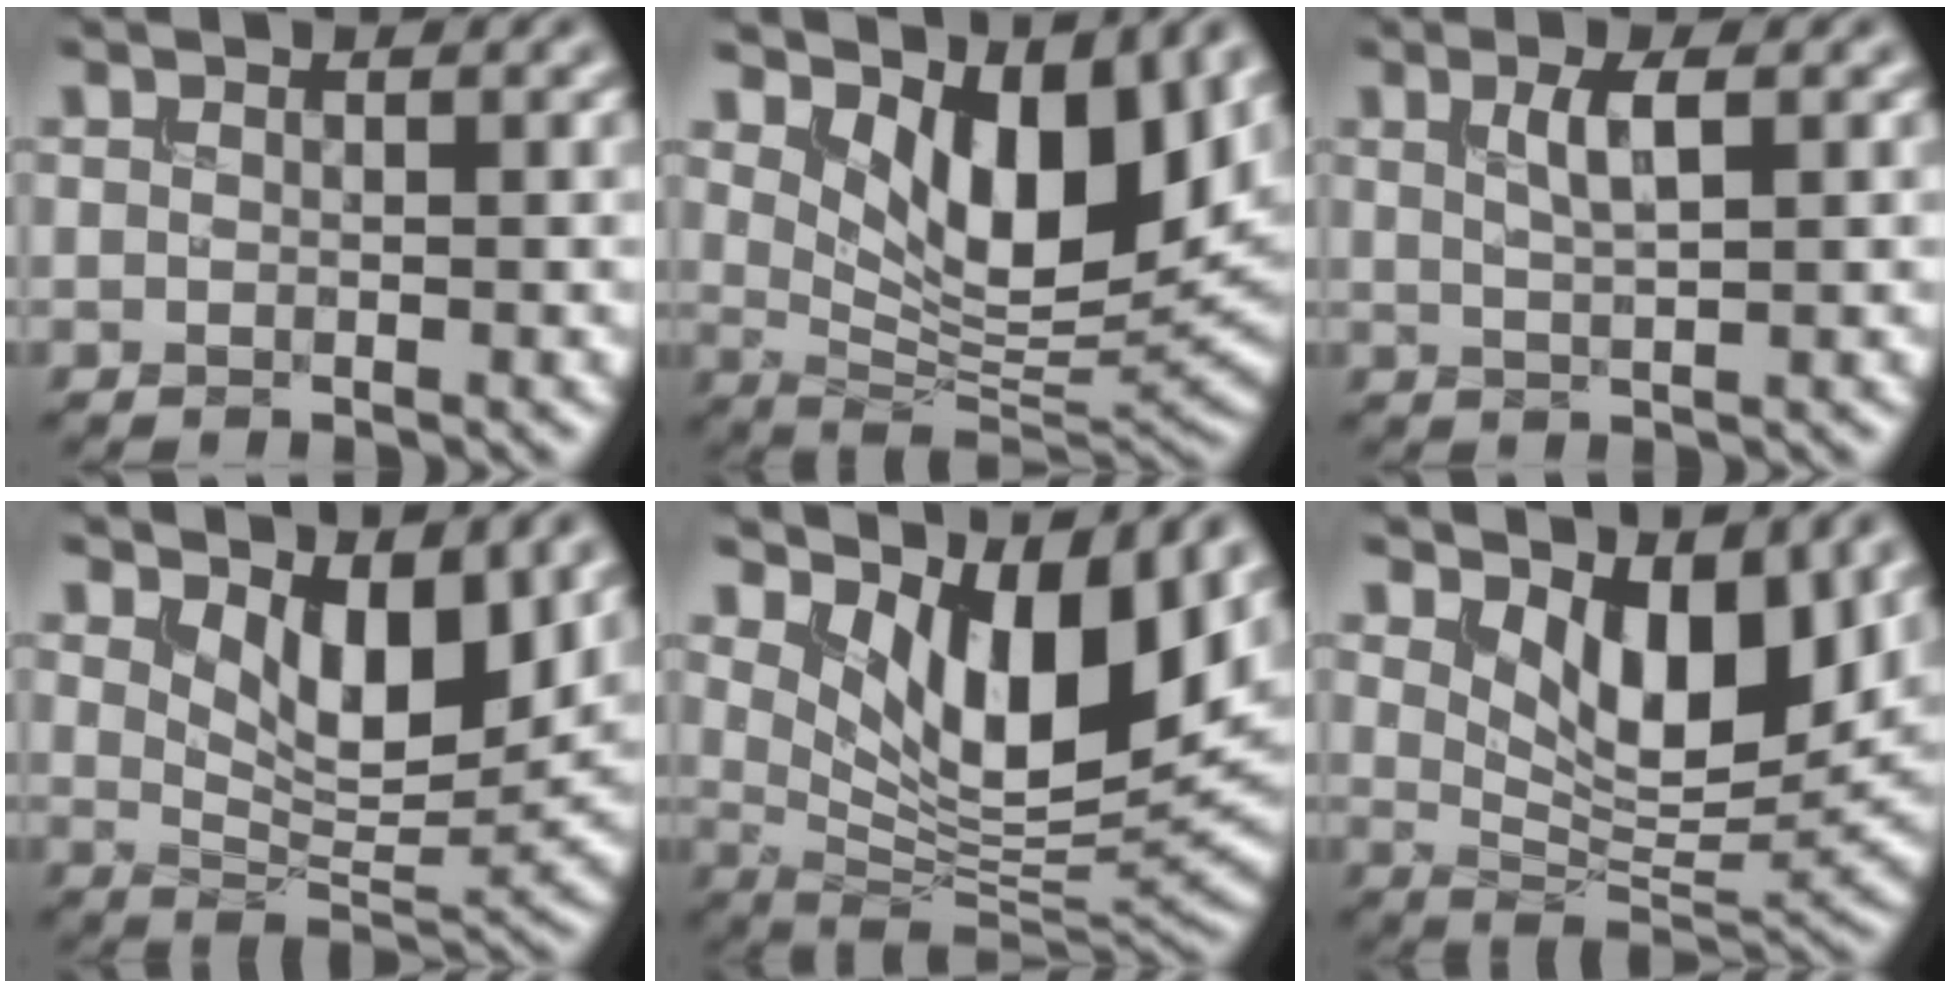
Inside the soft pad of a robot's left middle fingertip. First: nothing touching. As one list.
[{"total": 9.1, "force": [4.1, 4.0, 7.0], "torque": [-0.115, -0.017, 0.070]}, {"total": 2.4, "force": [0.7, 0.6, 2.2], "torque": [-0.039, 0.001, 0.014]}, {"total": 5.7, "force": [2.8, 2.5, 4.3], "torque": [-0.075, -0.015, 0.042]}, {"total": 10.4, "force": [4.8, 4.3, 8.2], "torque": [-0.131, -0.017, 0.088]}, {"total": 7.0, "force": [3.3, 3.2, 5.3], "torque": [-0.086, -0.016, 0.050]}]